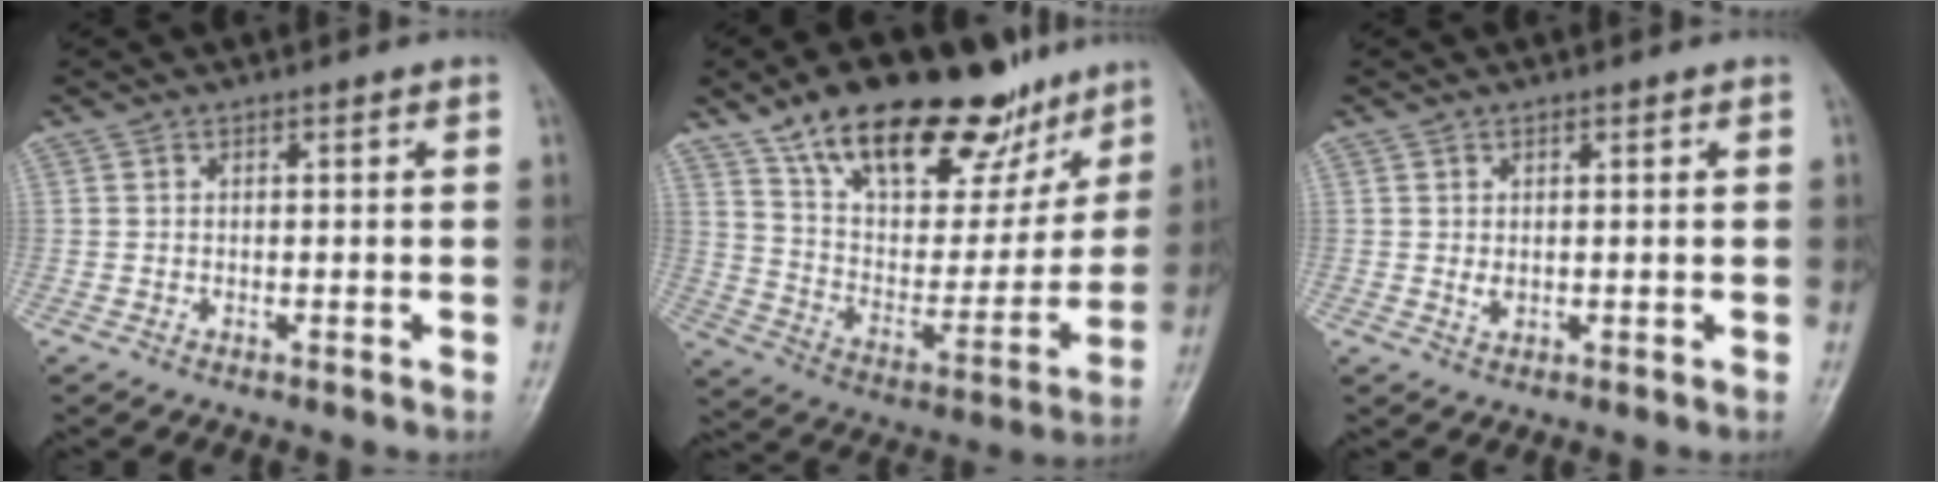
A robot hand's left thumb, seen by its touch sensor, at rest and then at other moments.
{"total": 28.4, "force": [18.3, 13.2, 17.3], "torque": [-0.222, -0.043, 0.295]}
{"total": 1.6, "force": [0.4, 1.0, 1.1], "torque": [-0.017, -0.005, 0.011]}